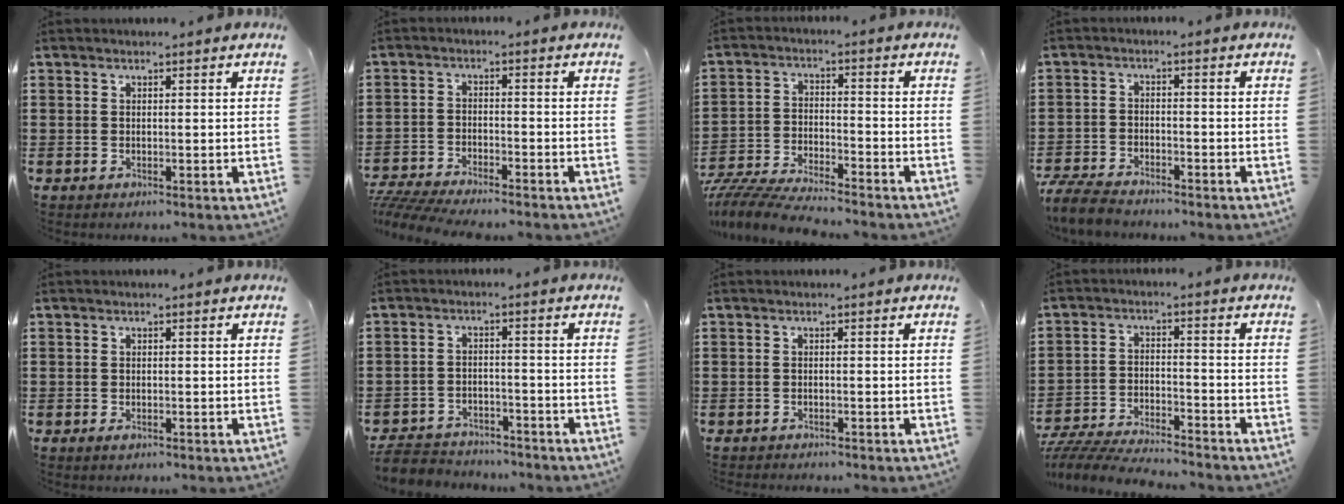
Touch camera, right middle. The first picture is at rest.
{"total": 4.6, "force": [-4.5, 0.2, 1.0], "torque": [-0.037, -0.010, -0.097]}
{"total": 6.7, "force": [-6.6, 0.3, 1.4], "torque": [-0.036, -0.001, -0.131]}
{"total": 4.9, "force": [-4.7, 0.8, 1.4], "torque": [-0.048, -0.004, -0.098]}
{"total": 0.5, "force": [-0.3, 0.2, 0.4], "torque": [-0.009, -0.004, -0.005]}
{"total": 4.2, "force": [-4.1, 1.0, 0.2], "torque": [-0.019, 0.003, -0.091]}
{"total": 0.8, "force": [-0.8, 0.1, 0.0], "torque": [-0.002, 0.000, -0.017]}
{"total": 6.3, "force": [-6.2, 0.6, 1.3], "torque": [-0.035, 0.004, -0.125]}